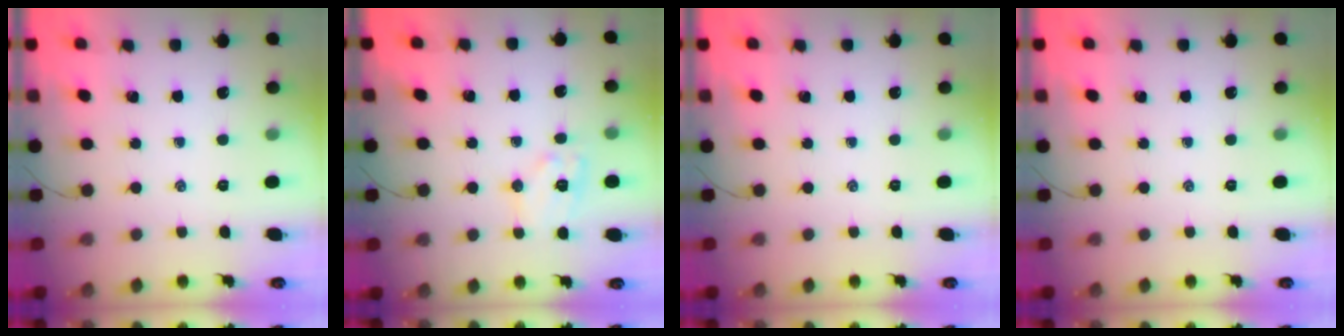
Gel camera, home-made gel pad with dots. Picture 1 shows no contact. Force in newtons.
{"total": 10.6, "press": 10.6, "slide": 0.6}
{"total": 0.0}
{"total": 0.0}